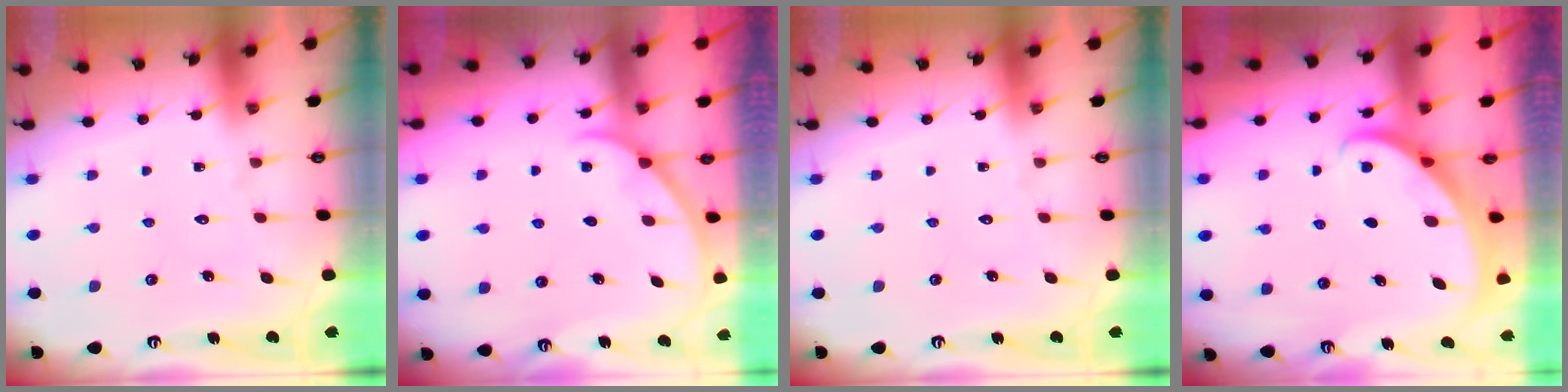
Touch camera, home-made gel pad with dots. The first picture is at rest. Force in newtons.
{"total": 2.9, "press": 2.8, "slide": 0.3}
{"total": 0.0}
{"total": 2.6, "press": 2.6, "slide": 0.2}